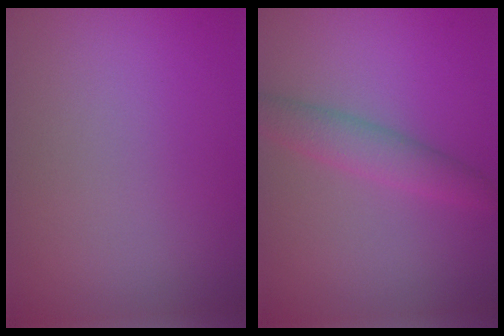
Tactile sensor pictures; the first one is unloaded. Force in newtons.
{"total": 2.7, "press": 2.7, "slide": 0.1}